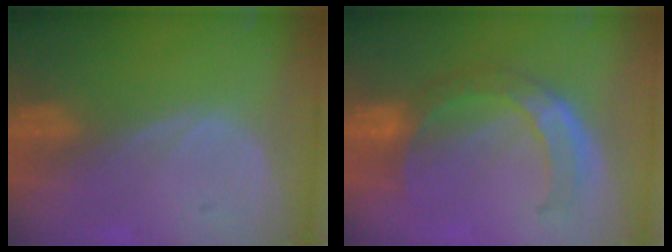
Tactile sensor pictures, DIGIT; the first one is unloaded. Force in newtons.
{"total": 7.8, "press": 6.7, "slide": 4.0}